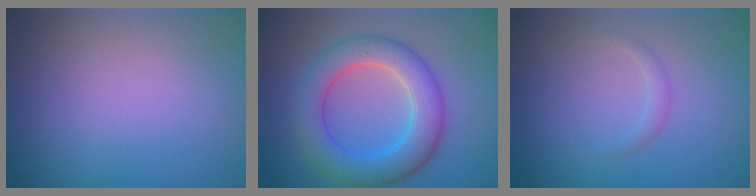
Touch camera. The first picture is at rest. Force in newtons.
{"total": 6.9, "press": 6.8, "slide": 0.6}
{"total": 0.8, "press": 0.8, "slide": 0.0}